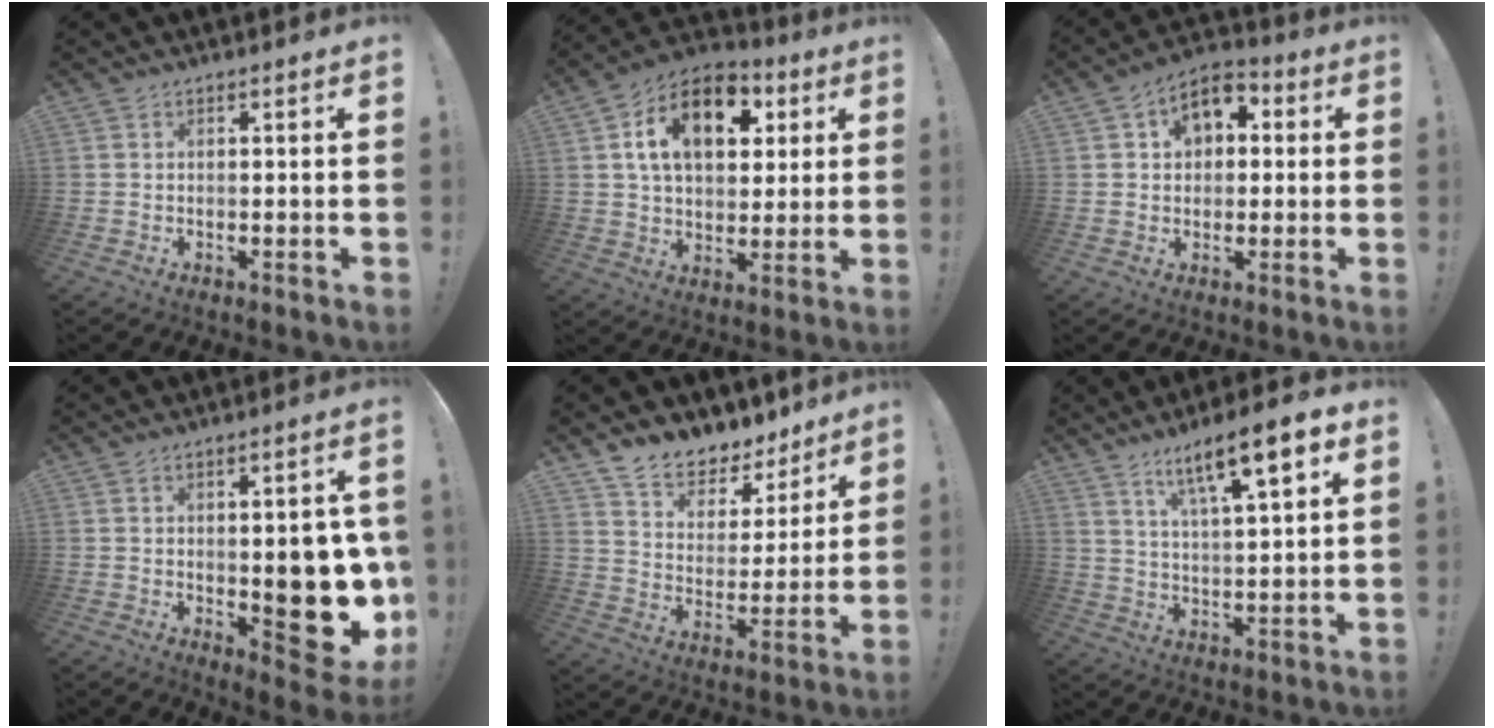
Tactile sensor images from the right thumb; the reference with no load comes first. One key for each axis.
{"total": 17.0, "fx": 6.4, "fy": 10.9, "fz": 11.4, "tx": -0.169, "ty": -0.016, "tz": 0.112}
{"total": 7.1, "fx": 1.7, "fy": 5.2, "fz": 4.5, "tx": -0.056, "ty": 0.006, "tz": 0.031}
{"total": 15.3, "fx": -1.0, "fy": 7.0, "fz": 13.5, "tx": -0.144, "ty": -0.015, "tz": 0.002}
{"total": 9.5, "fx": 8.4, "fy": 4.1, "fz": 1.6, "tx": -0.040, "ty": -0.078, "tz": 0.154}
{"total": 13.0, "fx": 7.8, "fy": 2.1, "fz": 10.2, "tx": -0.162, "ty": -0.039, "tz": 0.118}